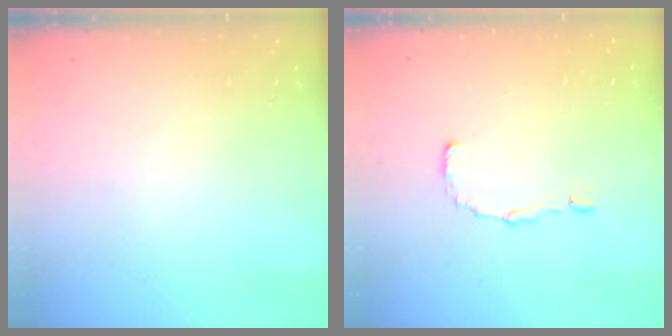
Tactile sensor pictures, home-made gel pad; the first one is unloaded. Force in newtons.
{"total": 2.0, "press": 2.0, "slide": 0.1}